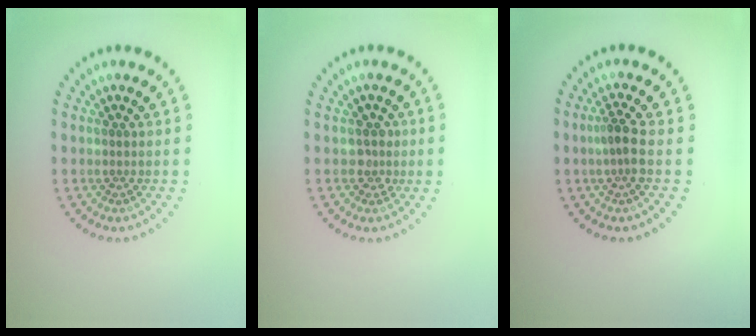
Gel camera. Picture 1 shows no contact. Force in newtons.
{"total": 1.5, "press": 1.2, "slide": 0.9}
{"total": 2.2, "press": 1.7, "slide": 1.4}